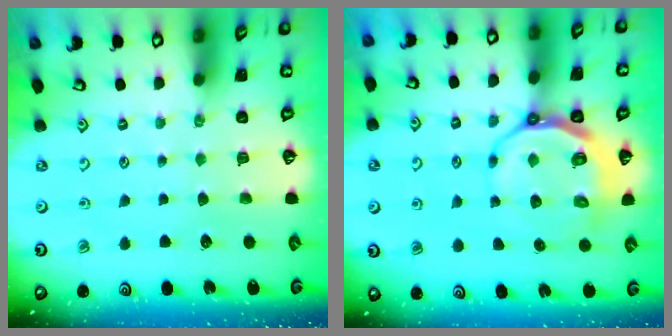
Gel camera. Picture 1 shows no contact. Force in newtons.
{"total": 9.6, "press": 9.0, "slide": 3.3}